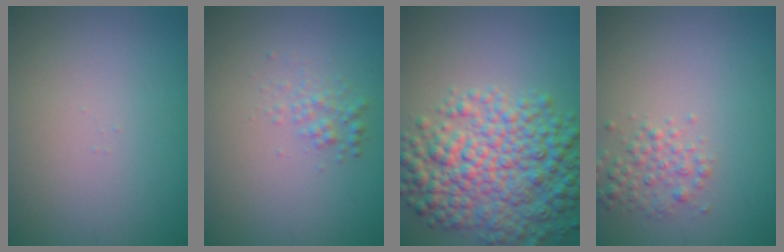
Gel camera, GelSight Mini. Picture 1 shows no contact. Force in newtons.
{"total": 1.5, "press": 1.5, "slide": 0.1}
{"total": 8.6, "press": 8.6, "slide": 0.1}
{"total": 2.1, "press": 2.1, "slide": 0.0}